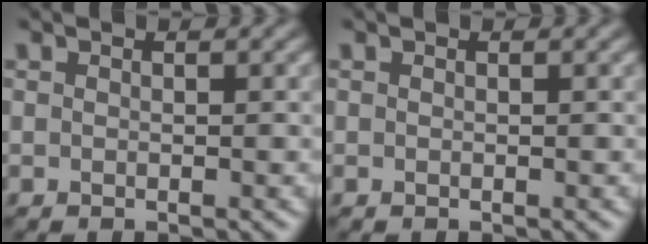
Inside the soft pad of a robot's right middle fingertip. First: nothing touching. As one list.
[{"total": 0.0}]